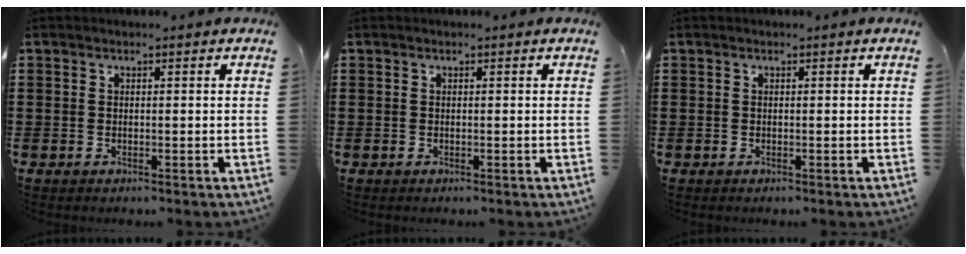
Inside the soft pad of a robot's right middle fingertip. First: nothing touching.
{"total": 0.0}
{"total": 0.0}